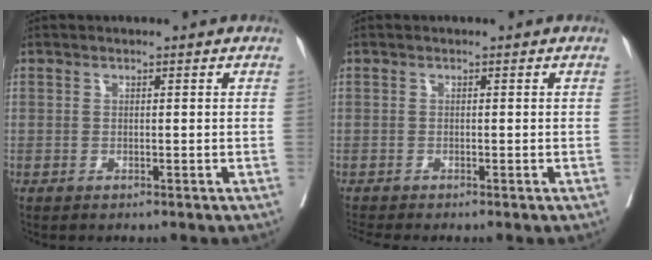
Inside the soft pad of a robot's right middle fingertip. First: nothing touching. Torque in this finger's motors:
{"motor_torque": [0.45, -0.37, 0.04, 0.02]}